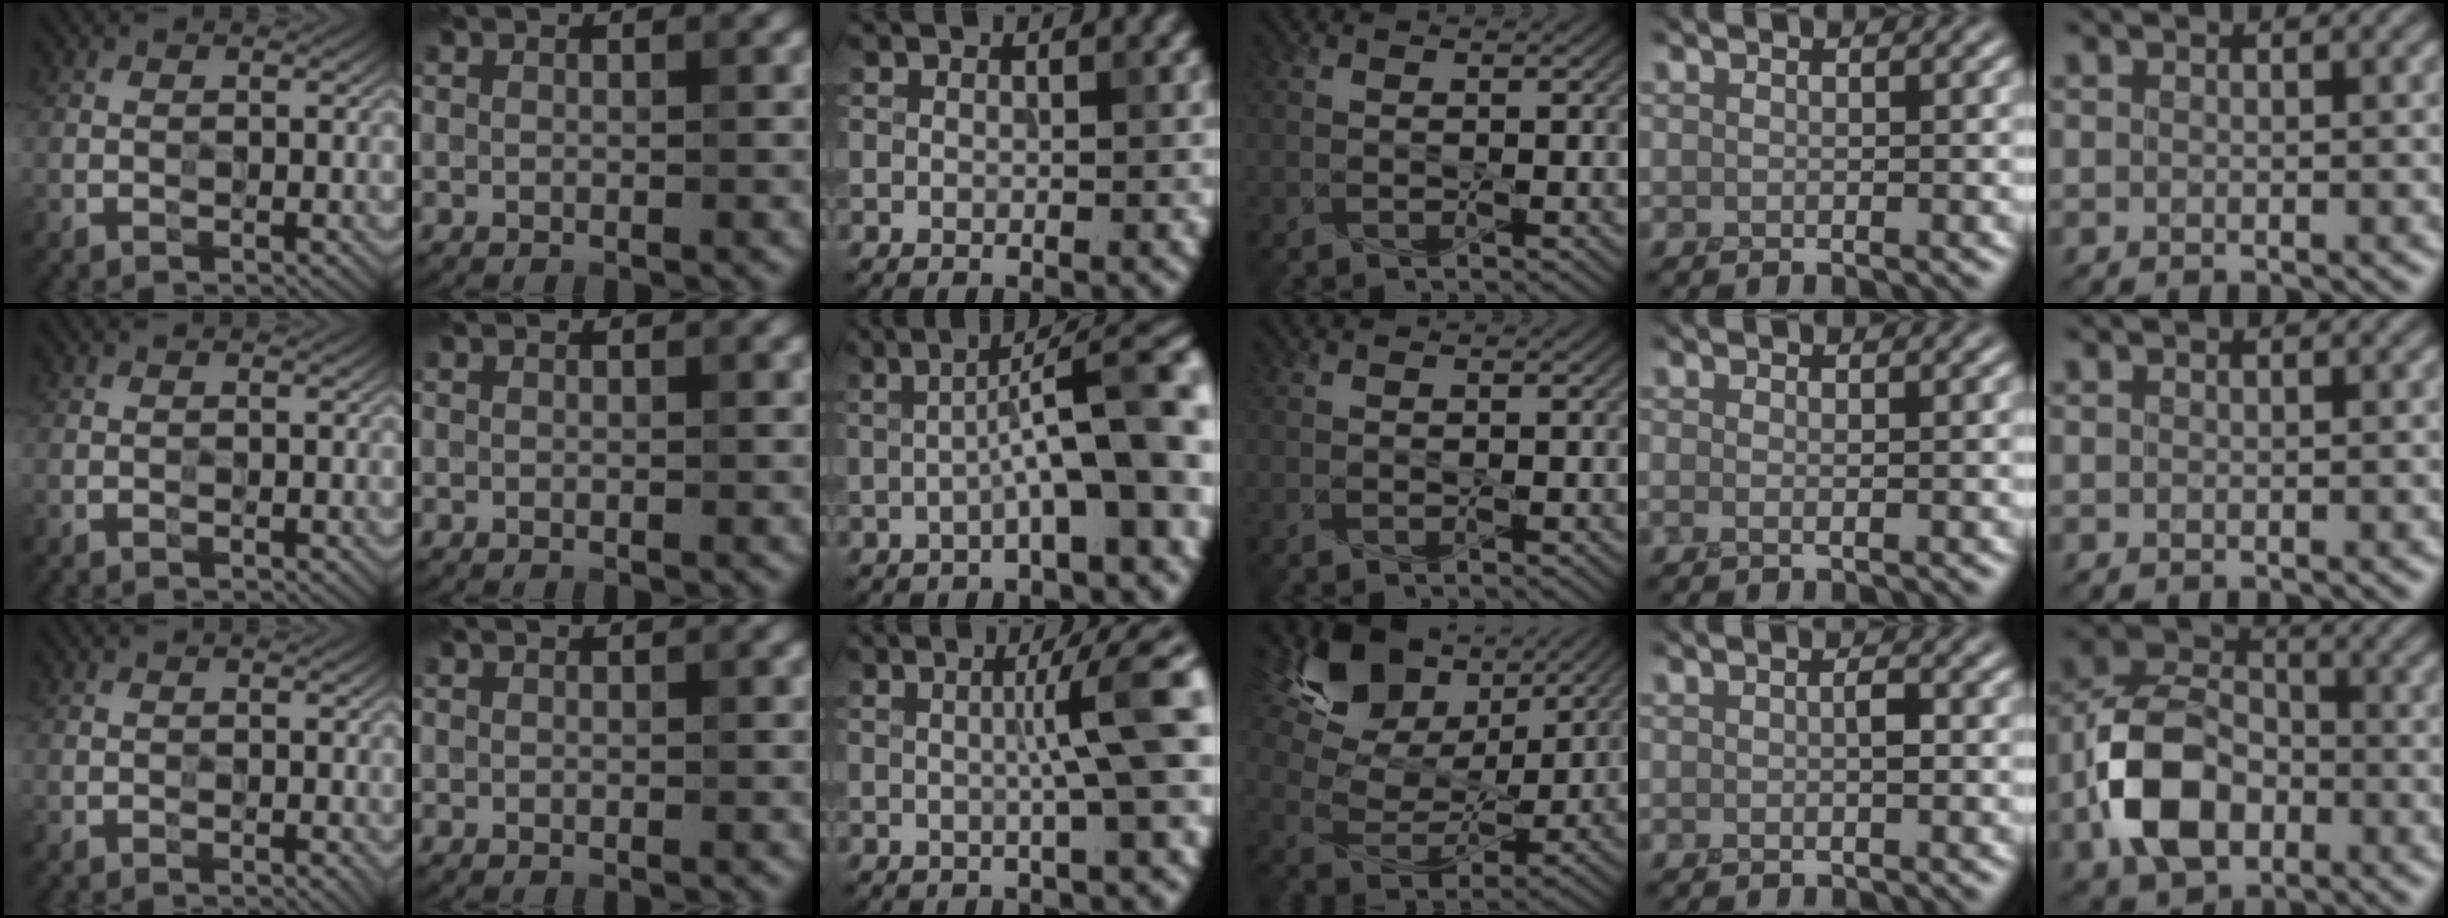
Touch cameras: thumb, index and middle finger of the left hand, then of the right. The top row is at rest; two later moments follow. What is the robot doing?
{"motion": "screw", "object": "spray bottle"}